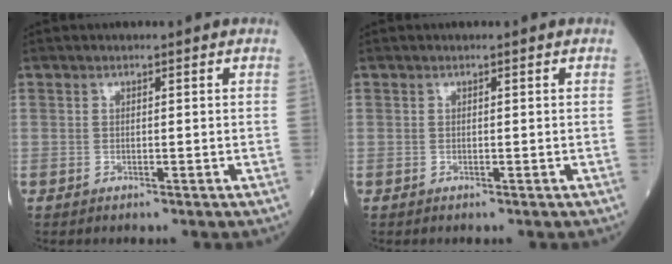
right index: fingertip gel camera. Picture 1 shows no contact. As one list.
[{"total": 0.0}]